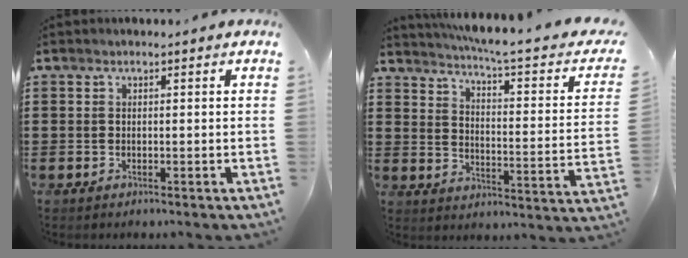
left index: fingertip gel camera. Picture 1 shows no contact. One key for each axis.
{"total": 5.0, "fx": 3.7, "fy": -0.5, "fz": 3.3, "tx": -0.076, "ty": -0.037, "tz": 0.051}